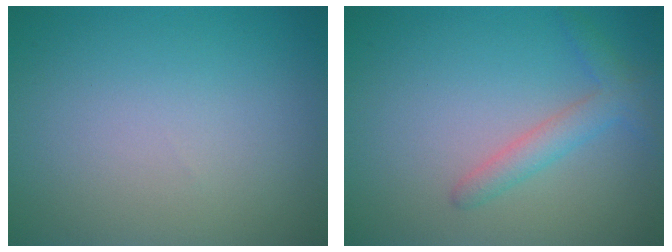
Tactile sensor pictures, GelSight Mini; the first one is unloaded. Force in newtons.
{"total": 2.3, "press": 2.3, "slide": 0.1}